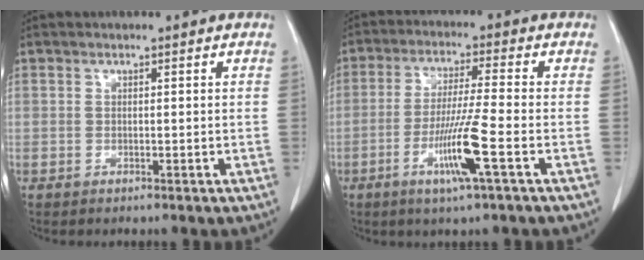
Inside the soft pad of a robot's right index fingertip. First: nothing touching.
{"total": 9.0, "force": [-3.4, -0.9, 8.2], "torque": [-0.158, -0.017, -0.068]}